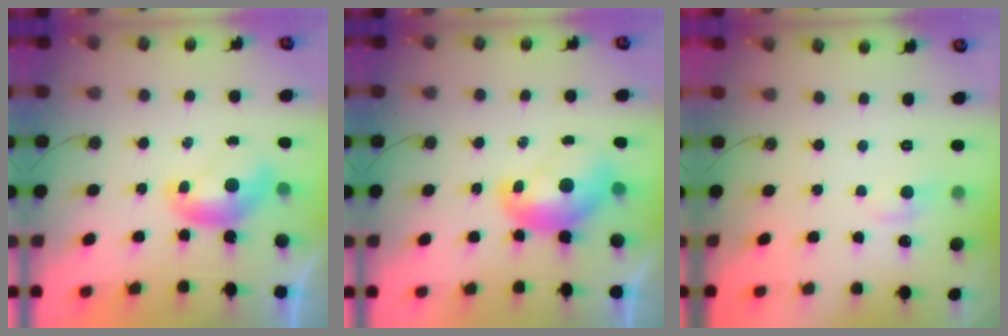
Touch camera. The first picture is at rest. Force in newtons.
{"total": 2.6, "press": 2.5, "slide": 0.7}
{"total": 1.3, "press": 0.9, "slide": 0.9}